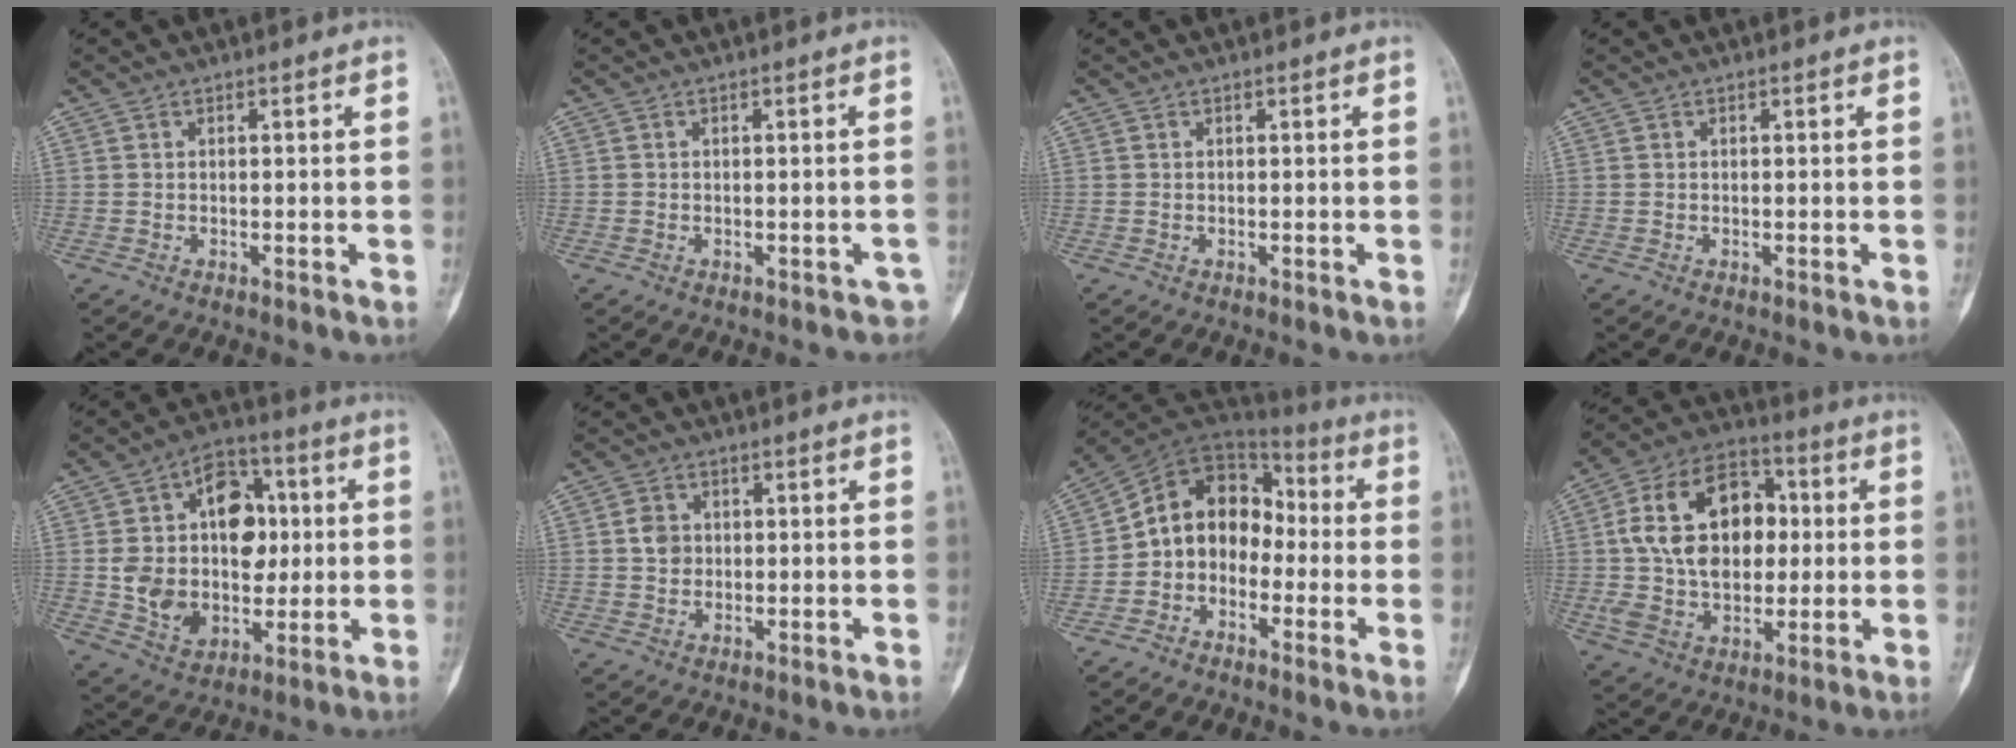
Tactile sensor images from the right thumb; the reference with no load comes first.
{"total": 0.9, "force": [-0.5, 0.7, 0.1], "torque": [0.004, 0.011, -0.006]}
{"total": 0.0}
{"total": 0.0}
{"total": 18.6, "force": [2.0, 13.1, 13.0], "torque": [-0.156, 0.016, 0.041]}
{"total": 3.6, "force": [0.5, 3.1, 1.8], "torque": [-0.019, 0.001, 0.006]}
{"total": 12.0, "force": [-2.3, 9.6, 6.7], "torque": [-0.077, 0.066, -0.058]}
{"total": 20.3, "force": [2.4, 13.6, 14.8], "torque": [-0.230, 0.023, 0.043]}